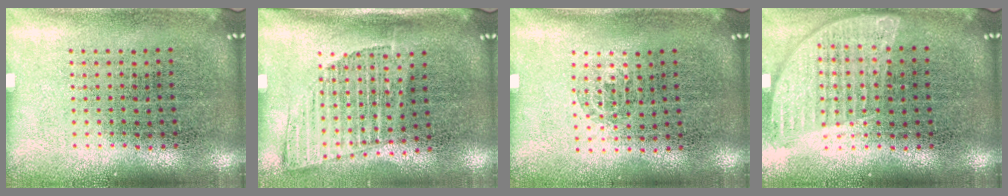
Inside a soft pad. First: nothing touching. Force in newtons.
{"total": 1.3, "press": 1.0, "slide": 0.8}
{"total": 0.5, "press": 0.3, "slide": 0.4}
{"total": 0.9, "press": 0.9, "slide": 0.0}